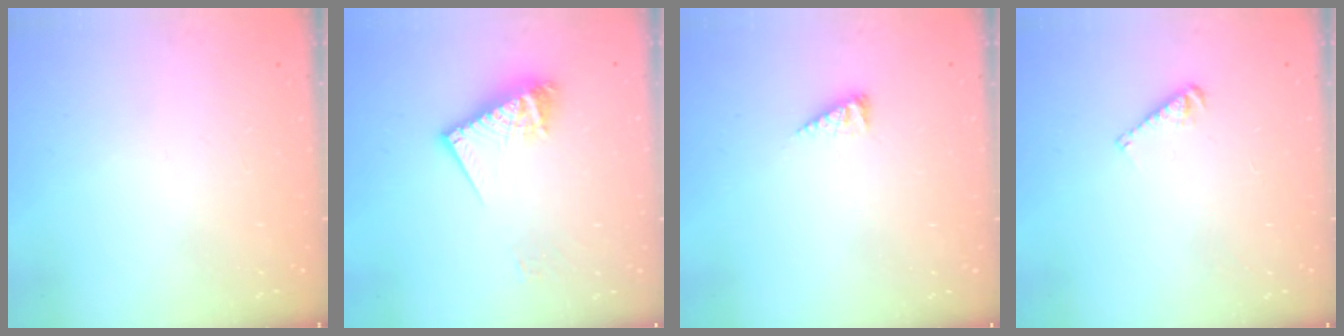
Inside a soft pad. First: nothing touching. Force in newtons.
{"total": 11.7, "press": 11.7, "slide": 1.3}
{"total": 3.1, "press": 3.0, "slide": 0.6}
{"total": 3.9, "press": 3.9, "slide": 0.6}